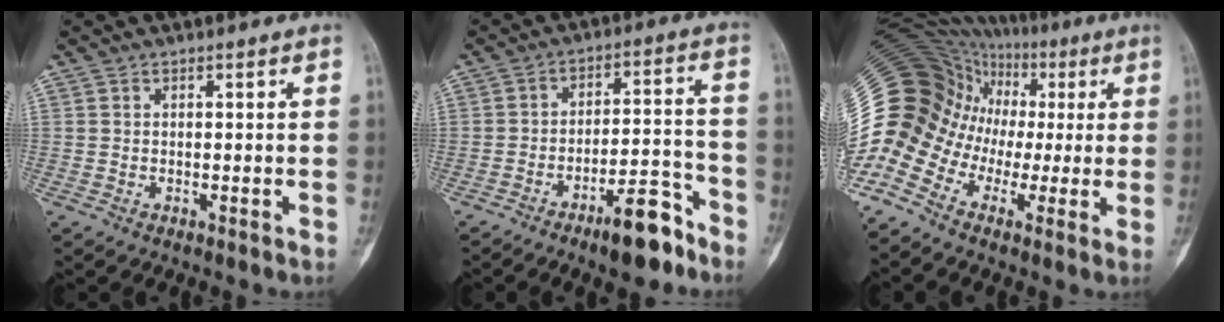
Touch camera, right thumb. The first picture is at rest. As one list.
[{"total": 10.6, "force": [-7.2, 3.5, 6.9], "torque": [-0.092, 0.064, -0.113]}, {"total": 20.4, "force": [-4.0, 16.7, 10.9], "torque": [-0.230, 0.087, -0.078]}]